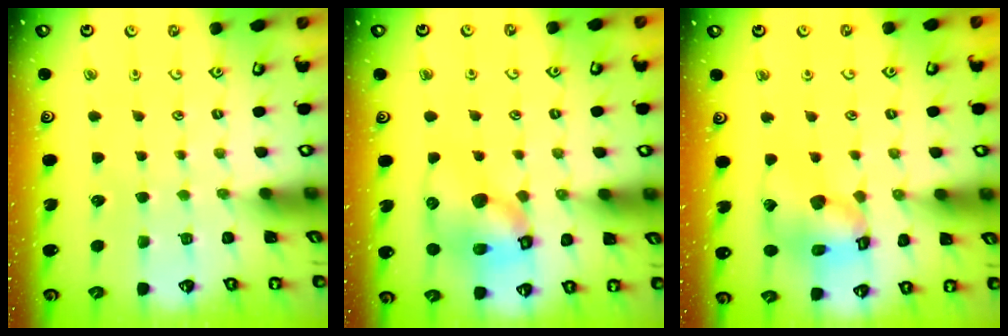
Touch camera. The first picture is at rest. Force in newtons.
{"total": 11.8, "press": 11.6, "slide": 1.8}
{"total": 14.1, "press": 14.0, "slide": 1.7}